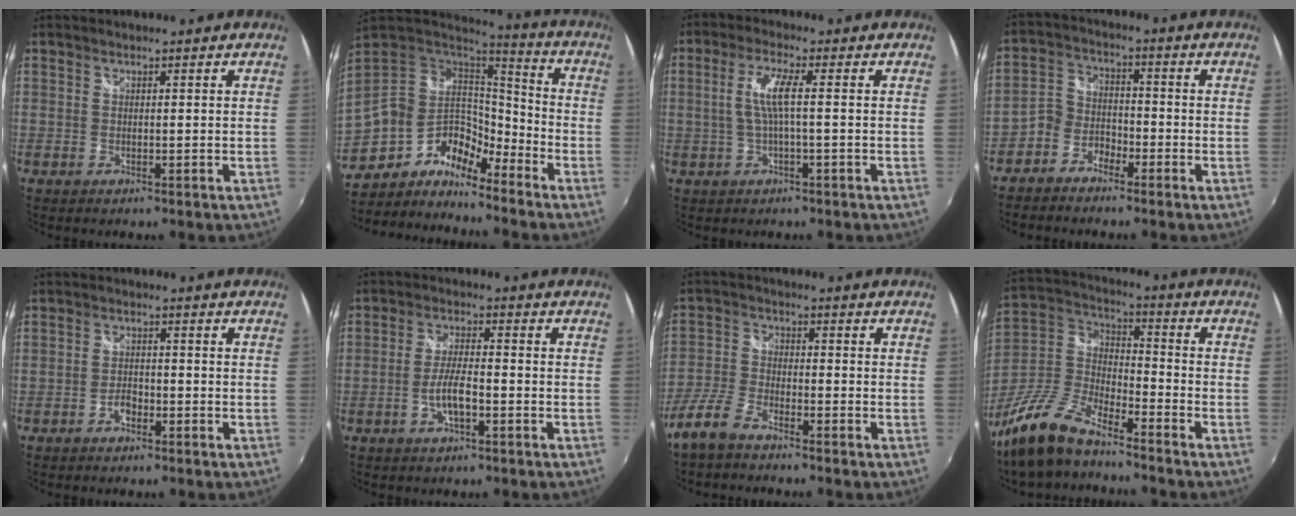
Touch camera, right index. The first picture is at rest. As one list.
[{"total": 14.3, "force": [-8.4, 9.1, 7.2], "torque": [-0.143, 0.005, -0.166]}, {"total": 5.2, "force": [-0.3, 0.3, 5.2], "torque": [-0.104, 0.002, -0.001]}, {"total": 5.2, "force": [-3.8, 3.3, 1.4], "torque": [-0.034, 0.018, -0.081]}, {"total": 2.2, "force": [-1.3, 1.3, 1.2], "torque": [-0.025, 0.007, -0.024]}, {"total": 5.0, "force": [-1.9, 1.2, 4.5], "torque": [-0.091, 0.005, -0.034]}, {"total": 6.4, "force": [-5.0, 1.9, 3.4], "torque": [-0.086, 0.002, -0.105]}, {"total": 15.7, "force": [-11.8, 4.9, 9.2], "torque": [-0.216, -0.010, -0.238]}]